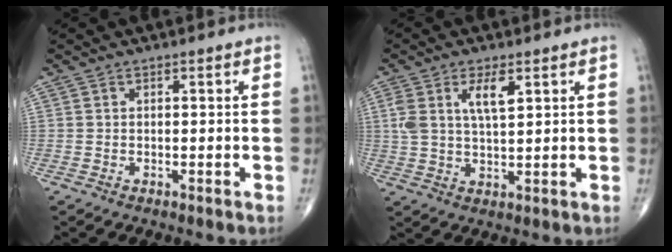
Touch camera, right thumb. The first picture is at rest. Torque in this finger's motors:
{"motor_torque": [0.08, 0.27, 0.66, 0.02, 0.18]}